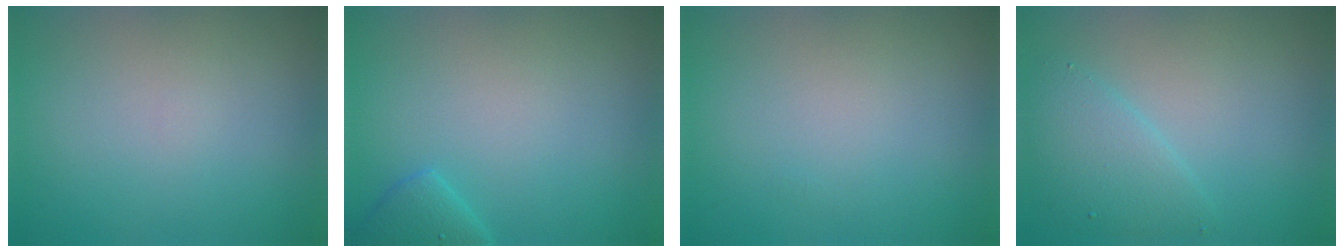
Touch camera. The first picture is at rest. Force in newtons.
{"total": 1.8, "press": 1.8, "slide": 0.1}
{"total": 0.0}
{"total": 3.1, "press": 3.1, "slide": 0.3}